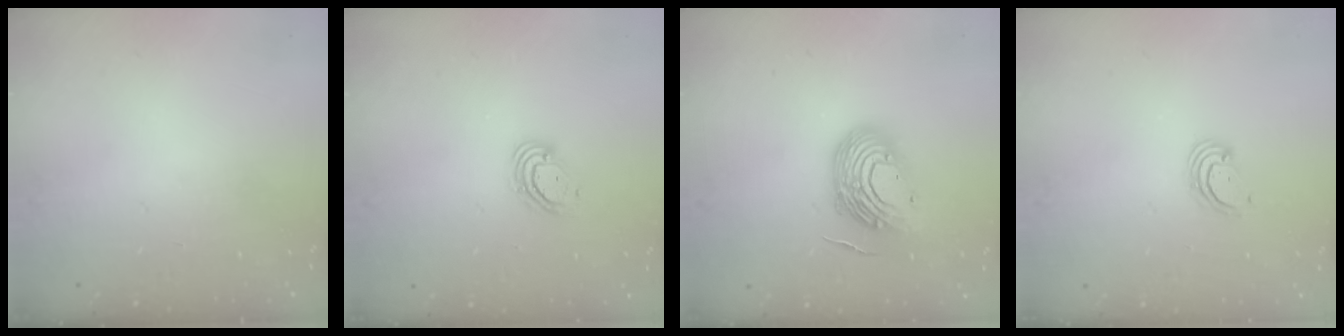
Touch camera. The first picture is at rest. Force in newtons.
{"total": 5.0, "press": 4.9, "slide": 0.5}
{"total": 12.9, "press": 12.7, "slide": 2.1}
{"total": 2.8, "press": 2.8, "slide": 0.3}